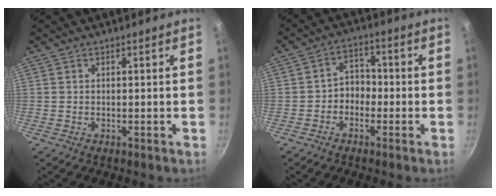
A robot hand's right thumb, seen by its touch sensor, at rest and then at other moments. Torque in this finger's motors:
{"motor_torque": [-0.42, 0.44, 0.15, 0.24, 0.01]}